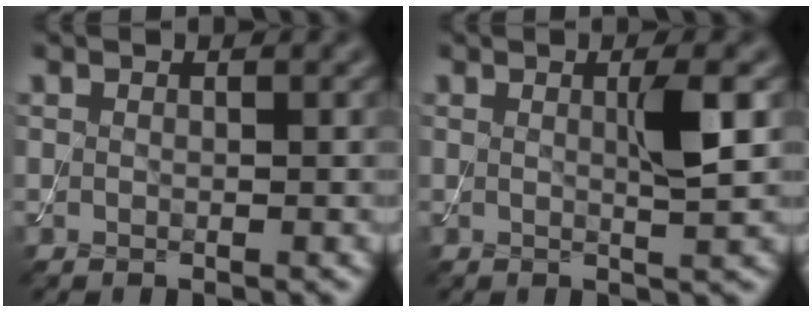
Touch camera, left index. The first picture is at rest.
{"total": 2.8, "force": [0.4, 0.3, 2.7], "torque": [-0.043, 0.000, 0.005]}